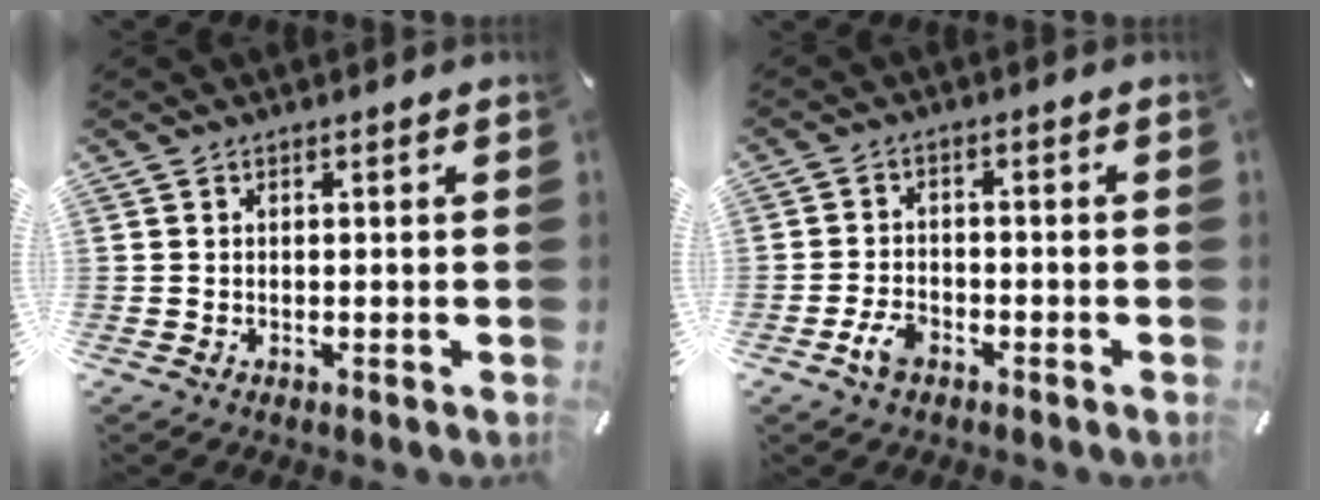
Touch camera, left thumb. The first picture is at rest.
{"total": 4.4, "force": [-2.5, 2.6, 2.5], "torque": [-0.058, 0.008, -0.049]}